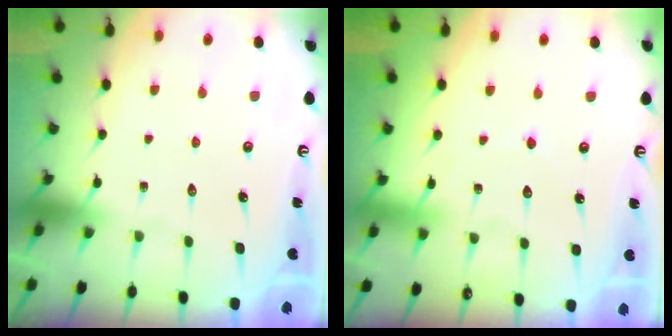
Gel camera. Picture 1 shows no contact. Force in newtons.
{"total": 5.4, "press": 5.4, "slide": 0.6}